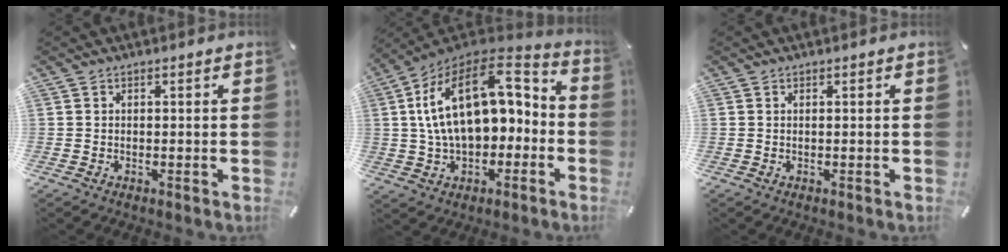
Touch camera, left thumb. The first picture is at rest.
{"total": 20.9, "force": [3.7, 13.3, 15.6], "torque": [-0.284, -0.005, 0.068]}
{"total": 0.0}